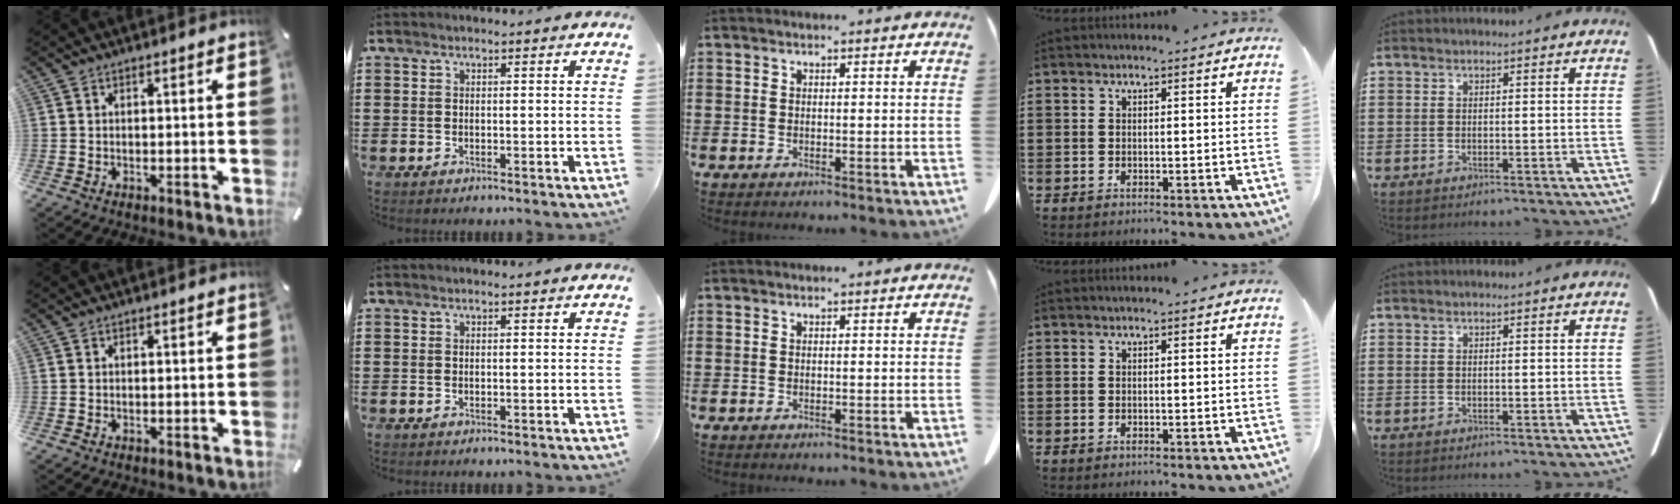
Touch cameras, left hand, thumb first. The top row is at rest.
{}